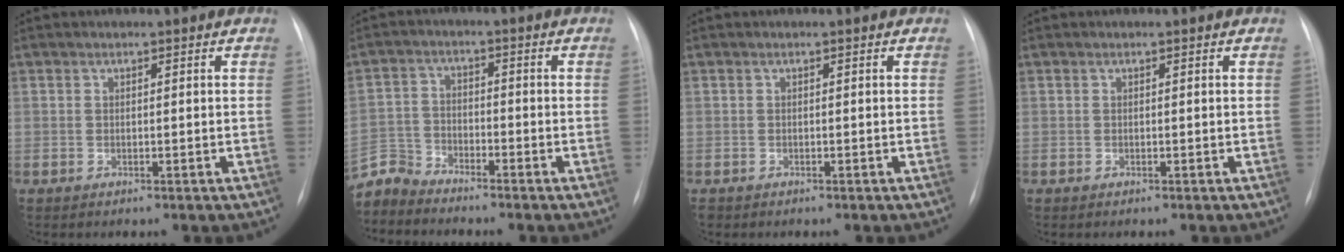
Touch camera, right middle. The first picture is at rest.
{"total": 5.5, "force": [-5.4, 0.4, -0.8], "torque": [0.012, 0.000, -0.111]}
{"total": 0.6, "force": [-0.5, 0.4, 0.1], "torque": [-0.005, 0.002, -0.007]}
{"total": 0.0}